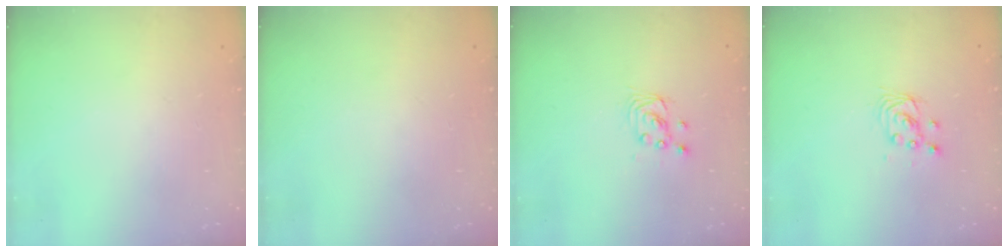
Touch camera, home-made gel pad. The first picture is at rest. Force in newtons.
{"total": 0.0}
{"total": 2.8, "press": 2.8, "slide": 0.2}
{"total": 2.9, "press": 2.9, "slide": 0.2}